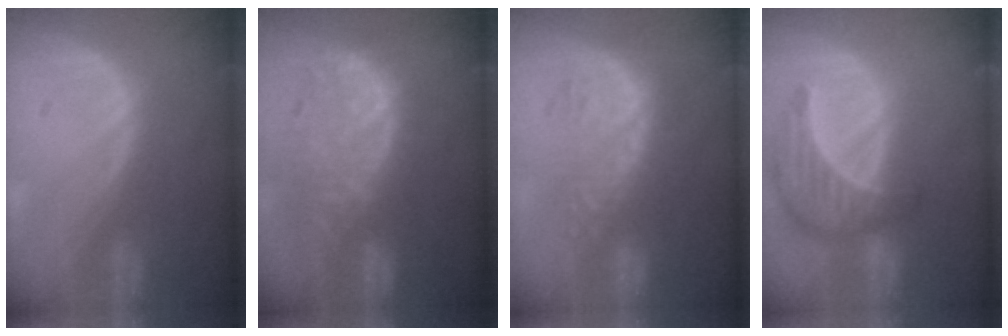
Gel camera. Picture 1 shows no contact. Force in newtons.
{"total": 11.3, "press": 9.7, "slide": 5.8}
{"total": 9.2, "press": 8.5, "slide": 3.6}
{"total": 8.9, "press": 8.0, "slide": 3.7}